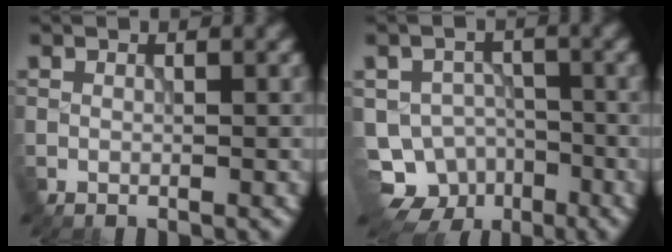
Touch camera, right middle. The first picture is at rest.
{"total": 6.6, "force": [-4.2, 4.8, 1.6], "torque": [-0.005, -0.007, -0.060]}